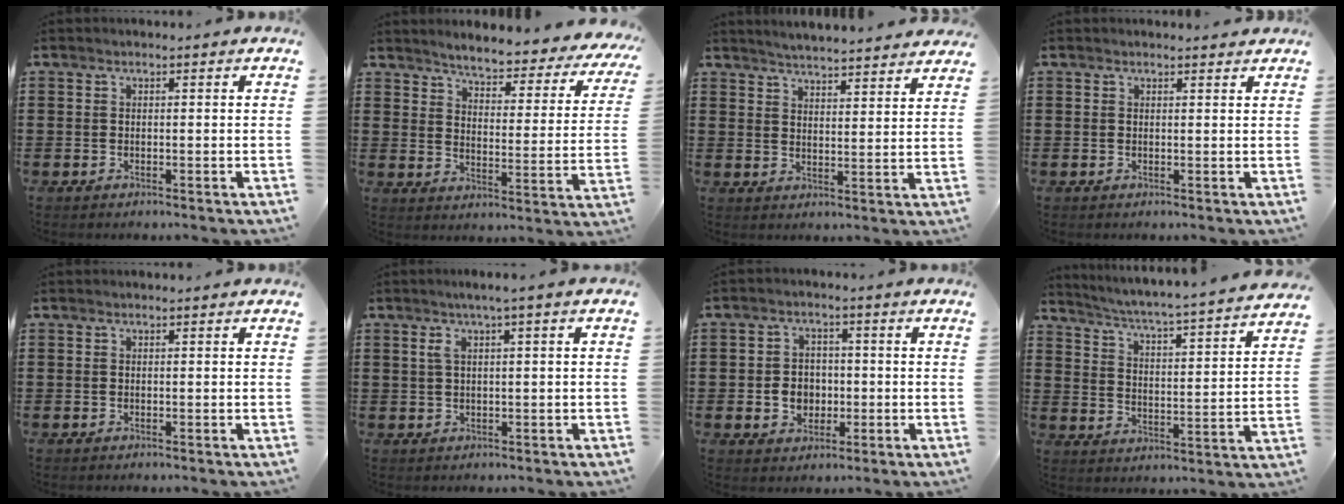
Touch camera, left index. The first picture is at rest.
{"total": 4.2, "force": [4.1, -0.1, 1.2], "torque": [-0.047, -0.036, 0.062]}
{"total": 4.0, "force": [4.0, -0.6, 0.1], "torque": [-0.018, -0.026, 0.069]}
{"total": 0.8, "force": [0.8, 0.0, 0.2], "torque": [-0.006, -0.001, 0.015]}
{"total": 0.0}
{"total": 2.5, "force": [0.4, 0.2, 2.5], "torque": [-0.046, -0.002, 0.006]}
{"total": 4.3, "force": [-0.7, 3.7, 2.0], "torque": [-0.040, 0.004, -0.018]}
{"total": 3.8, "force": [3.4, -1.2, 1.3], "torque": [-0.044, -0.044, 0.045]}